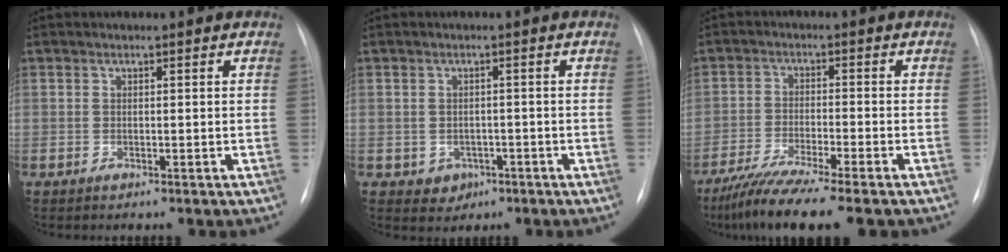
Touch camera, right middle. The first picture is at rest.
{"total": 2.9, "force": [-1.2, 2.5, 0.8], "torque": [-0.007, 0.007, -0.007]}
{"total": 11.1, "force": [-8.9, -0.1, 6.6], "torque": [-0.107, -0.032, -0.145]}